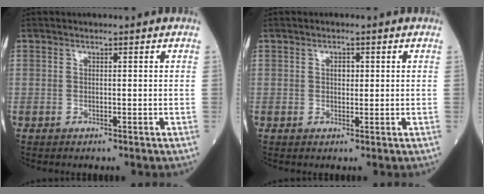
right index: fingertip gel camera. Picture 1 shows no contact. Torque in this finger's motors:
{"motor_torque": [0.25, 0.16, 0.12, 0.03]}